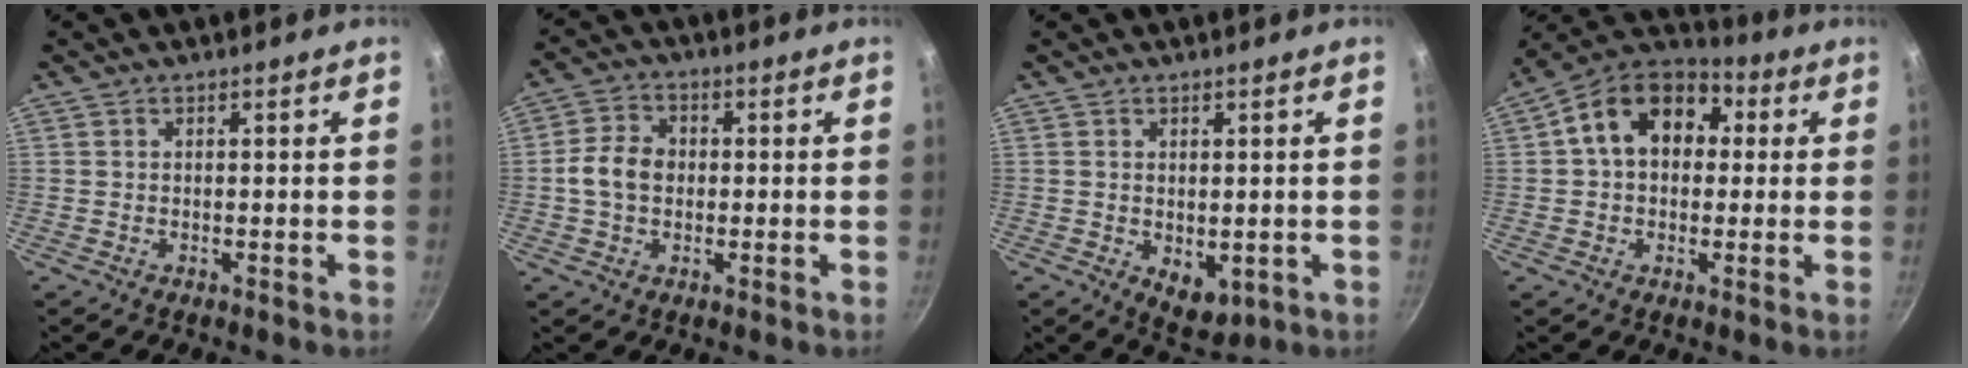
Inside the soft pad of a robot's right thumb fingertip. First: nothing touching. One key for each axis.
{"total": 6.9, "fx": -0.2, "fy": 5.4, "fz": 4.4, "tx": -0.067, "ty": 0.017, "tz": -0.014}
{"total": 5.5, "fx": -0.6, "fy": 3.6, "fz": 4.2, "tx": -0.045, "ty": -0.013, "tz": 0.001}
{"total": 15.1, "fx": 2.9, "fy": 11.0, "fz": 10.0, "tx": -0.131, "ty": 0.033, "tz": 0.026}